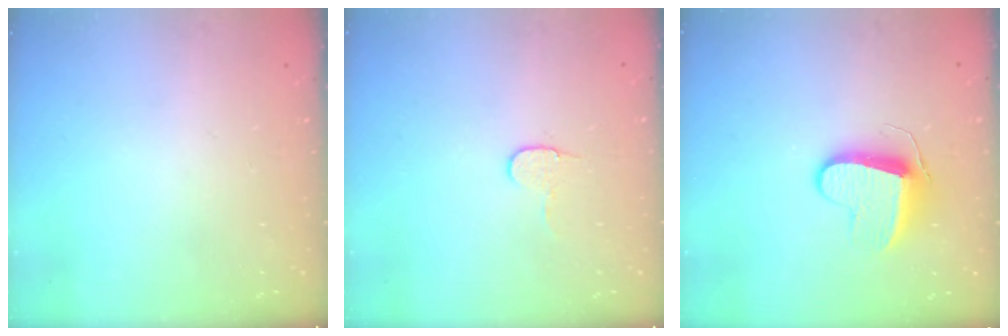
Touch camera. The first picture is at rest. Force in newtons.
{"total": 6.1, "press": 6.0, "slide": 0.5}
{"total": 9.1, "press": 9.1, "slide": 0.2}